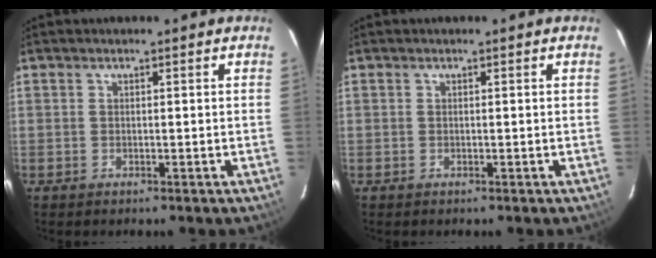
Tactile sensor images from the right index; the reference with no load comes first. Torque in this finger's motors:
{"motor_torque": [0.00, 0.00, 0.03, -0.01]}